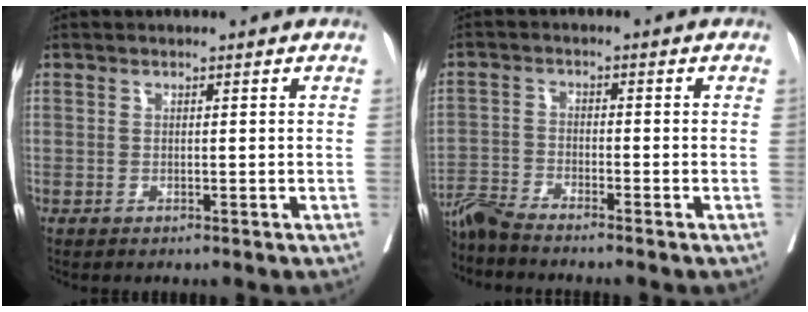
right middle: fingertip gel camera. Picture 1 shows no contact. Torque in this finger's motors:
{"motor_torque": [1.03, -1.11, 0.24, 0.12]}